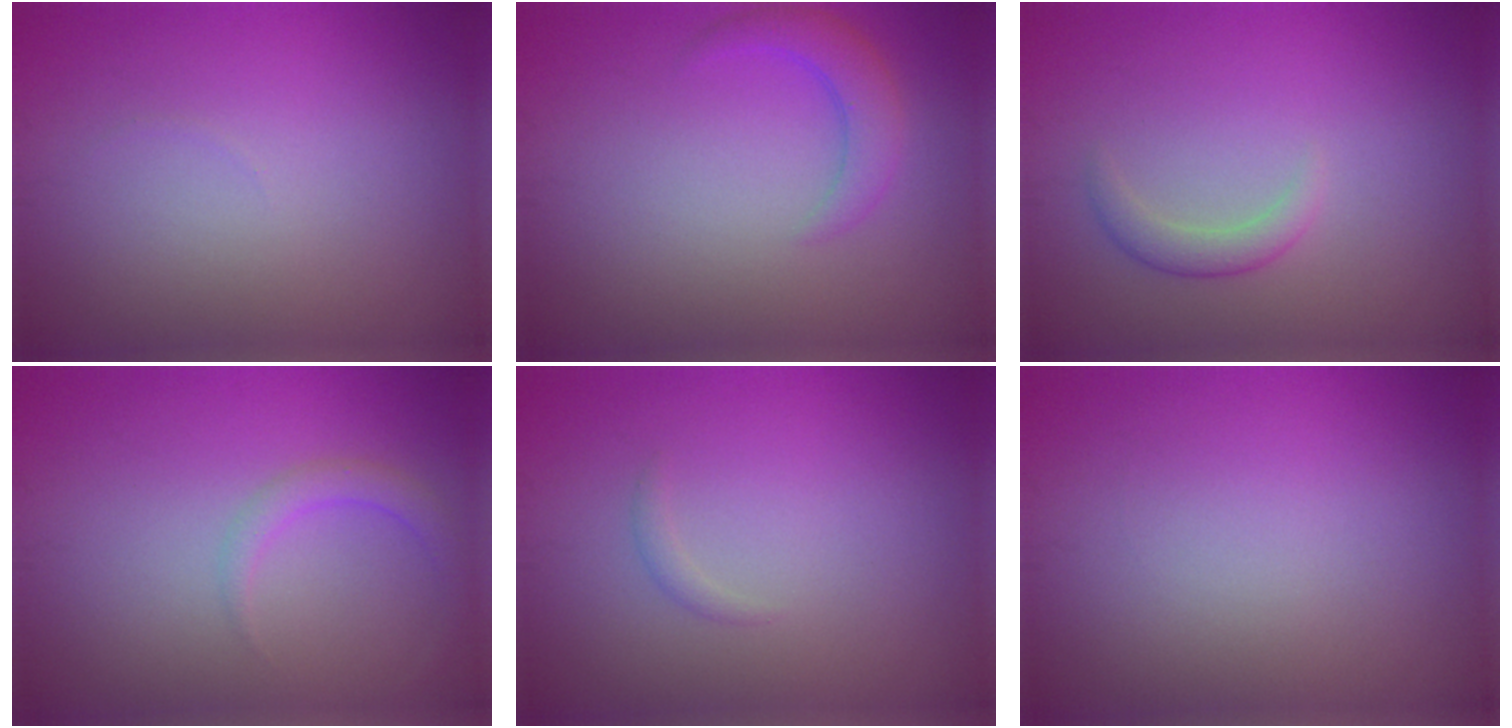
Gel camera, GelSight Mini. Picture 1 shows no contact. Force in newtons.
{"total": 2.6, "press": 2.6, "slide": 0.2}
{"total": 1.7, "press": 1.7, "slide": 0.1}
{"total": 1.6, "press": 1.6, "slide": 0.1}
{"total": 0.7, "press": 0.7, "slide": 0.1}
{"total": 0.0}